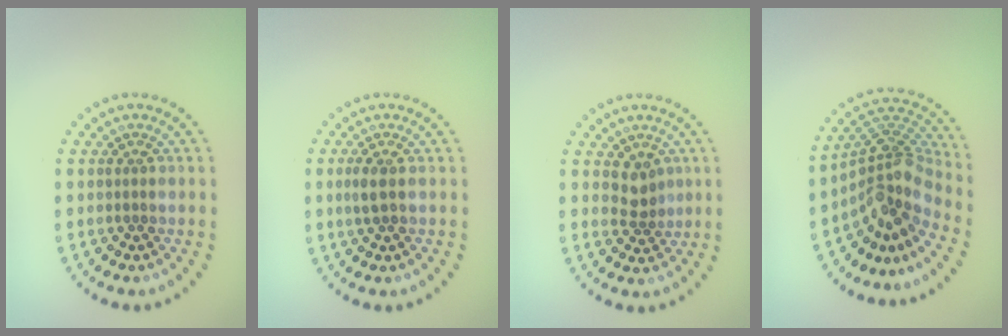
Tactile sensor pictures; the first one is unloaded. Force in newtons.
{"total": 1.5, "press": 1.4, "slide": 0.5}
{"total": 2.0, "press": 1.6, "slide": 1.1}
{"total": 4.7, "press": 3.1, "slide": 3.6}